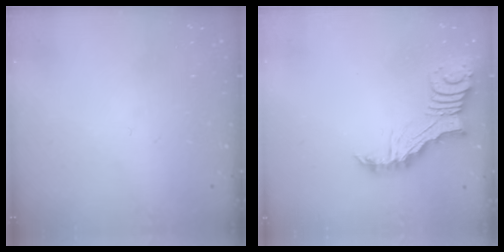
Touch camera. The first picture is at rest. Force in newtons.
{"total": 7.7, "press": 7.7, "slide": 0.6}